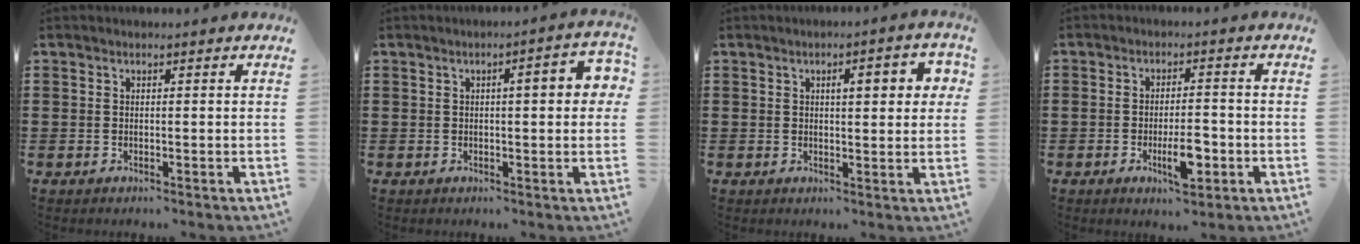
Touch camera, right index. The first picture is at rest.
{"total": 4.2, "force": [0.6, 0.9, 4.1], "torque": [-0.059, 0.001, 0.003]}
{"total": 4.0, "force": [1.0, 1.1, 3.8], "torque": [-0.057, 0.001, 0.009]}
{"total": 5.8, "force": [-2.0, 1.8, 5.1], "torque": [-0.089, 0.002, -0.032]}